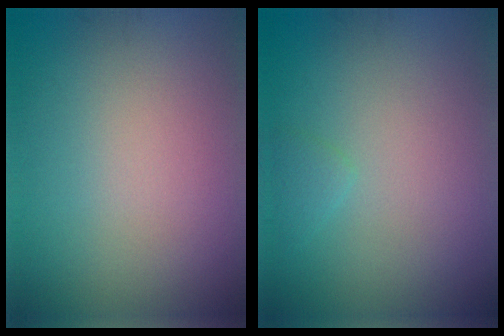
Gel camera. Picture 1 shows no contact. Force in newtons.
{"total": 0.9, "press": 0.9, "slide": 0.1}